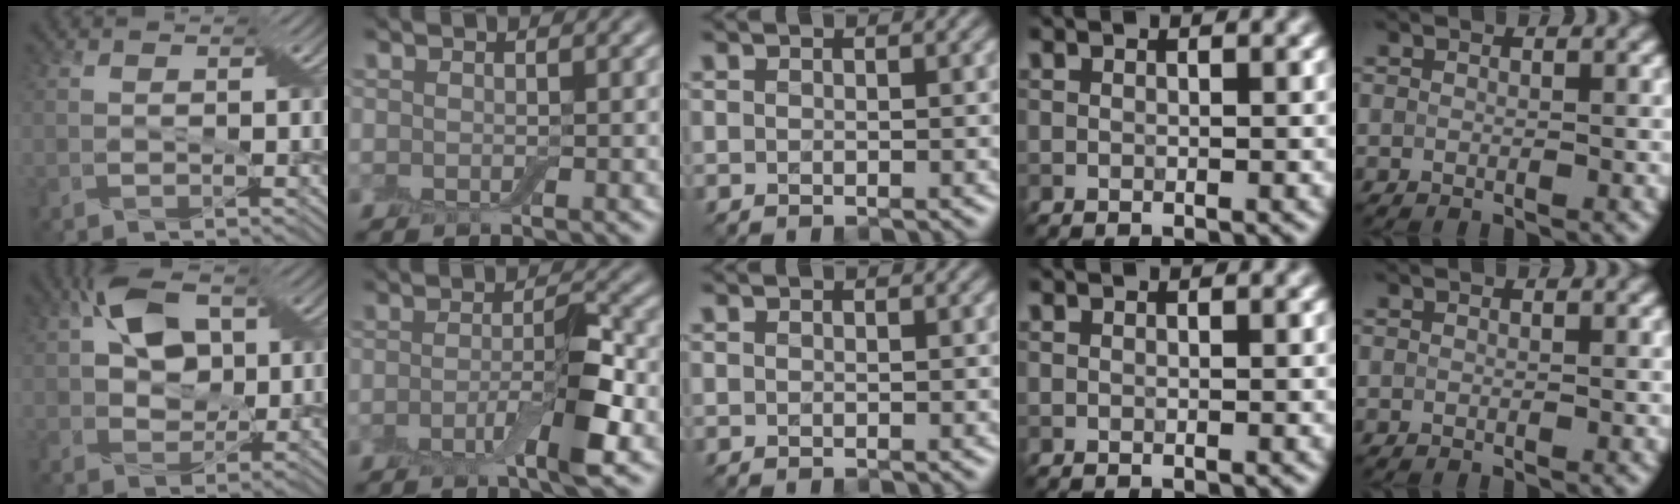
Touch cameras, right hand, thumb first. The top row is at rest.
{"thumb": {"total": 7.9, "force": [2.0, 5.3, 5.5], "torque": [-0.108, 0.012, 0.033]}, "index": {"total": 4.6, "force": [-1.5, 0.8, 4.2], "torque": [-0.070, 0.001, -0.032]}}